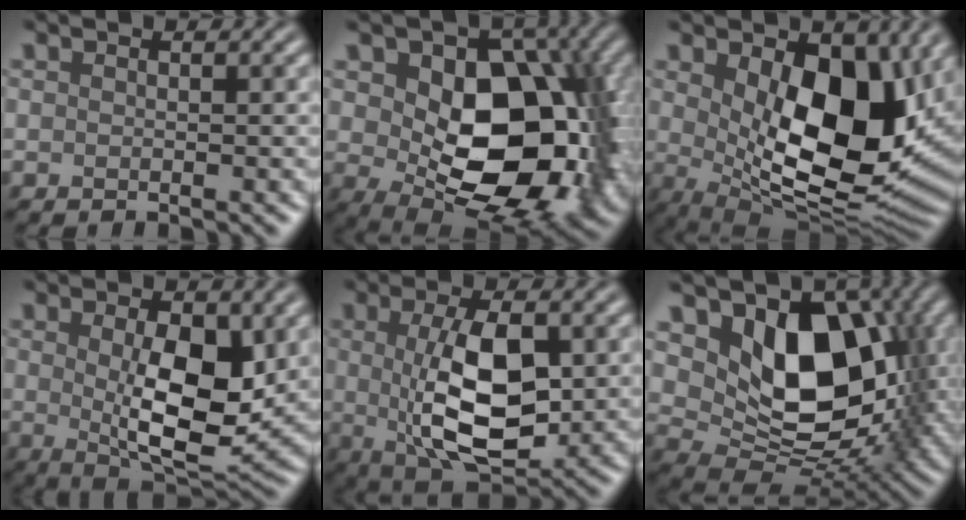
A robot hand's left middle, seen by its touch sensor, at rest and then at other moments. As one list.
[{"total": 13.3, "force": [0.6, 8.6, 10.1], "torque": [-0.132, -0.018, 0.020]}, {"total": 12.3, "force": [1.9, 6.5, 10.2], "torque": [-0.148, -0.025, 0.041]}, {"total": 8.2, "force": [0.8, 3.4, 7.3], "torque": [-0.119, -0.010, 0.019]}, {"total": 8.5, "force": [0.6, 3.8, 7.6], "torque": [-0.144, -0.007, 0.014]}, {"total": 11.9, "force": [2.8, 7.9, 8.6], "torque": [-0.132, -0.024, 0.056]}]